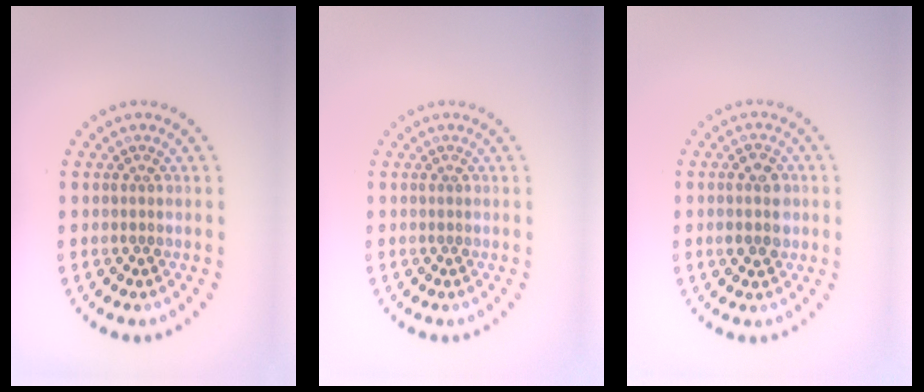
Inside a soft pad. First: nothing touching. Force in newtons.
{"total": 0.0}
{"total": 2.8, "press": 2.8, "slide": 0.0}